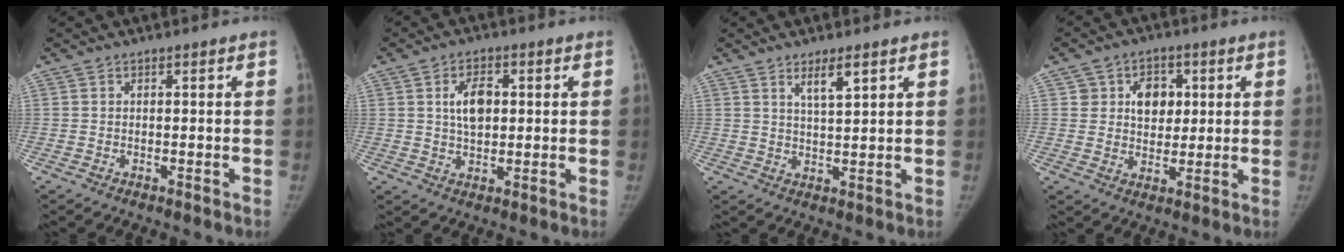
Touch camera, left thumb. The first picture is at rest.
{"total": 6.2, "force": [1.2, 3.8, 4.8], "torque": [-0.067, -0.002, 0.019]}
{"total": 4.3, "force": [2.7, 0.9, 3.3], "torque": [-0.054, -0.022, 0.050]}
{"total": 7.5, "force": [2.0, 6.0, 3.9], "torque": [-0.018, -0.003, 0.031]}